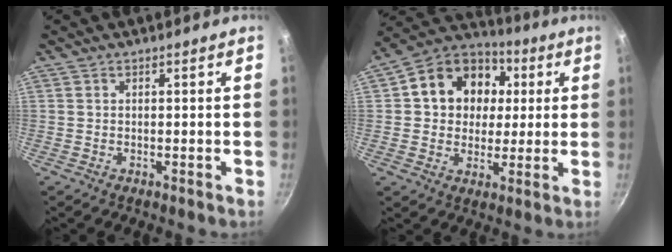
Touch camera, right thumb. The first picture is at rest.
{"total": 17.1, "force": [3.1, 14.1, 9.1], "torque": [-0.124, 0.022, 0.038]}